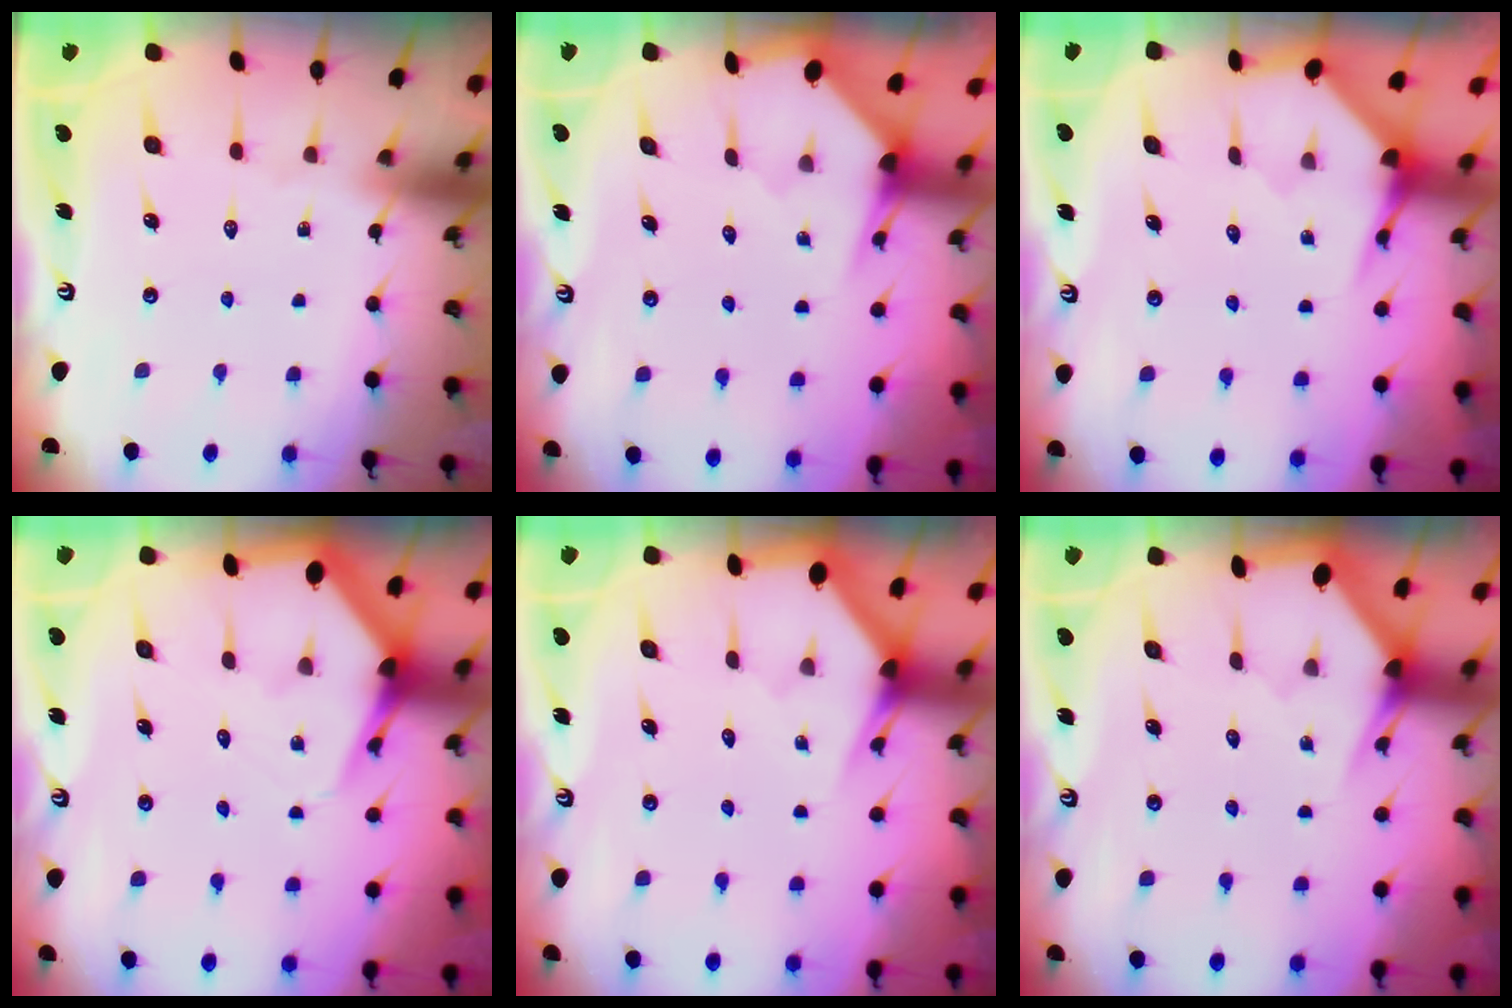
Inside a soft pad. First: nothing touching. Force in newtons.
{"total": 3.4, "press": 3.4, "slide": 0.3}
{"total": 4.0, "press": 3.9, "slide": 0.5}
{"total": 5.0, "press": 5.0, "slide": 0.6}
{"total": 2.9, "press": 2.9, "slide": 0.0}
{"total": 3.1, "press": 3.1, "slide": 0.1}